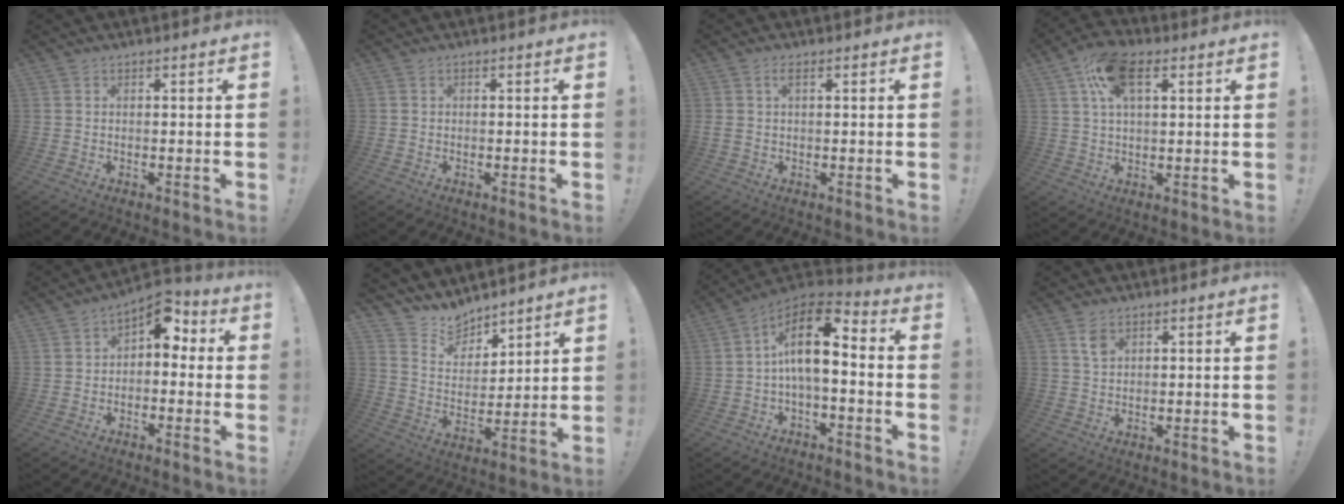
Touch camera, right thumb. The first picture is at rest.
{"total": 0.0}
{"total": 2.6, "force": [0.9, 1.3, 2.1], "torque": [-0.037, 0.002, 0.014]}
{"total": 12.0, "force": [5.0, 6.3, 8.8], "torque": [-0.149, 0.007, 0.093]}
{"total": 7.8, "force": [1.9, 5.0, 5.6], "torque": [-0.069, -0.009, 0.037]}
{"total": 9.0, "force": [8.2, 3.7, 0.3], "torque": [-0.023, -0.084, 0.159]}
{"total": 13.9, "force": [1.4, 6.2, 12.3], "torque": [-0.220, 0.002, 0.024]}
{"total": 3.7, "force": [2.0, 2.1, 2.4], "torque": [-0.039, -0.005, 0.037]}